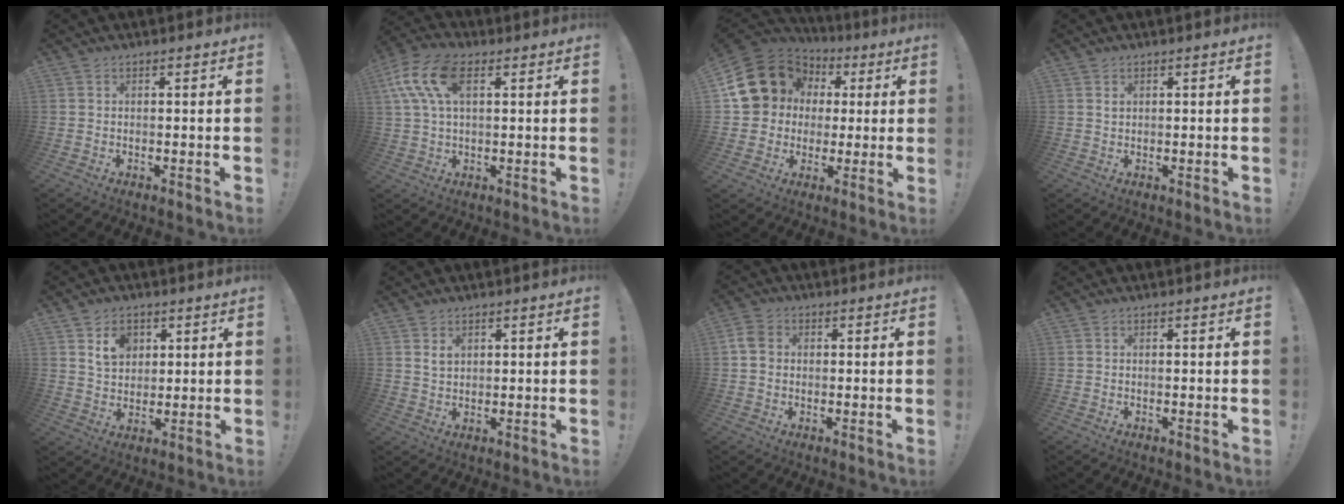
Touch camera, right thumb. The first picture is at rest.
{"total": 13.4, "force": [4.7, 7.4, 10.1], "torque": [-0.204, 0.003, 0.090]}
{"total": 18.2, "force": [5.3, 15.7, 7.6], "torque": [-0.119, -0.015, 0.130]}
{"total": 0.8, "force": [0.5, 0.5, 0.4], "torque": [0.005, -0.007, 0.007]}
{"total": 8.7, "force": [4.2, 6.8, 3.4], "torque": [-0.042, -0.018, 0.081]}
{"total": 2.7, "force": [1.5, 1.7, 1.5], "torque": [-0.018, -0.005, 0.026]}
{"total": 6.4, "force": [0.8, 5.2, 3.7], "torque": [-0.077, 0.013, 0.017]}
{"total": 0.0}